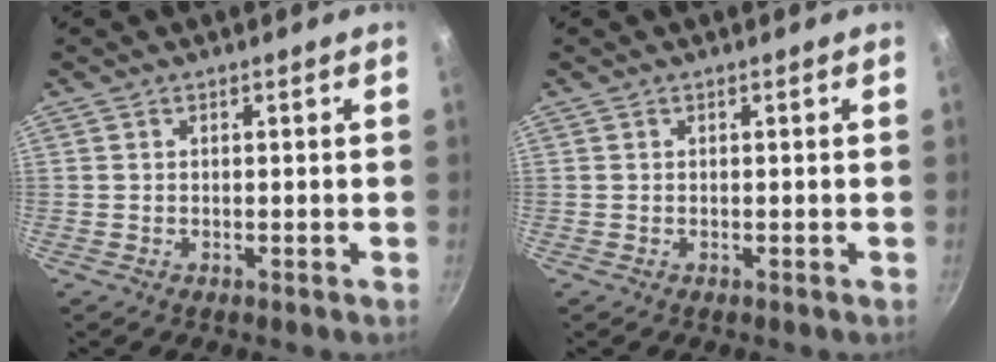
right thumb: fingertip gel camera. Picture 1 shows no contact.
{"total": 0.0}